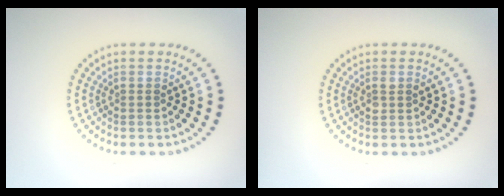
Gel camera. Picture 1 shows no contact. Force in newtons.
{"total": 1.1, "press": 1.0, "slide": 0.4}